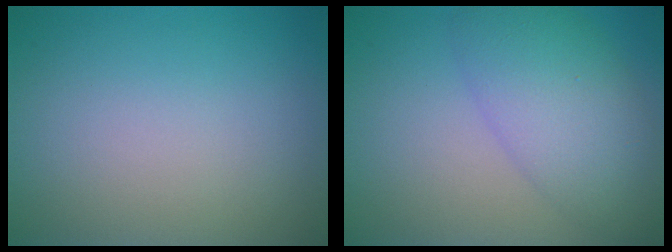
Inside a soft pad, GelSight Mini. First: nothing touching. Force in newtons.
{"total": 6.2, "press": 6.2, "slide": 0.2}